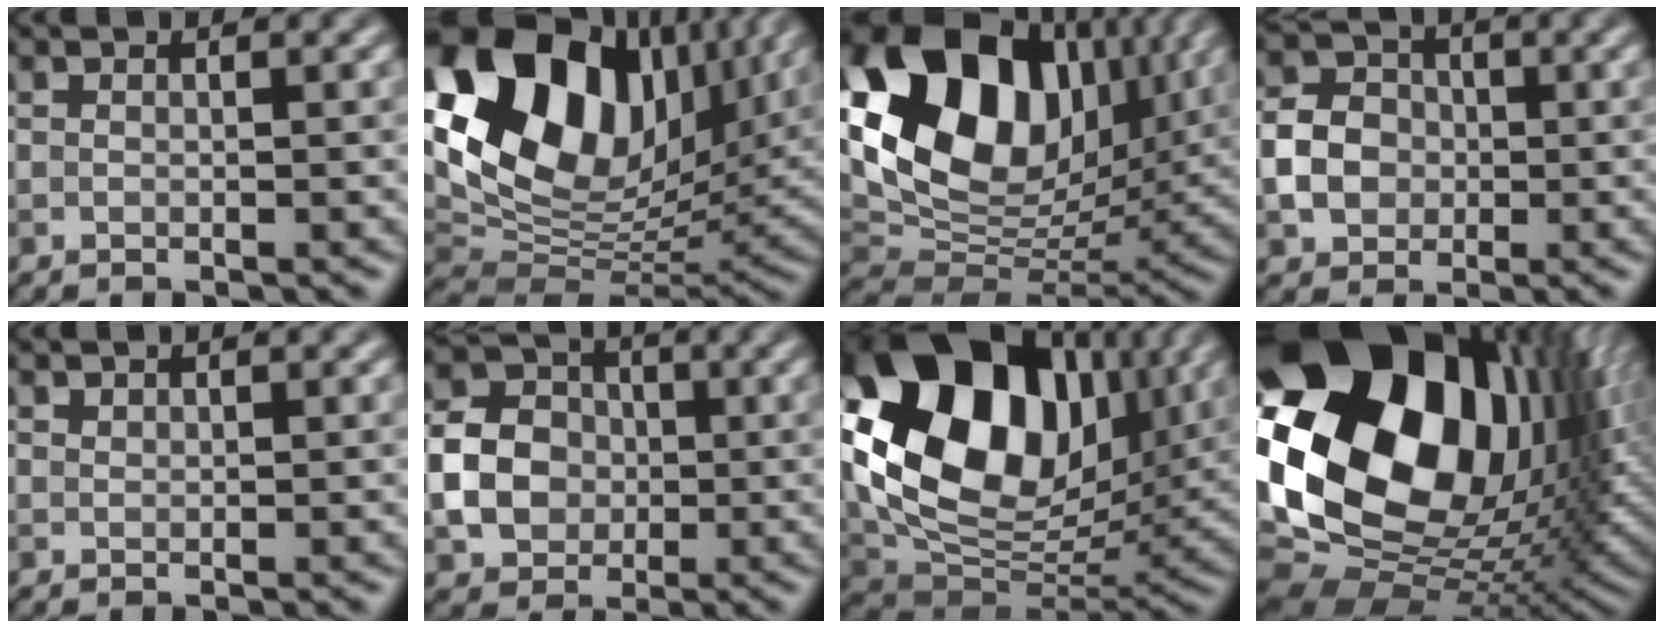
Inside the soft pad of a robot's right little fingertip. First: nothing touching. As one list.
[{"total": 17.3, "force": [8.4, 10.5, 10.9], "torque": [-0.231, 0.036, 0.153]}, {"total": 16.0, "force": [6.4, 10.6, 10.1], "torque": [-0.201, 0.022, 0.119]}, {"total": 4.0, "force": [-0.7, 3.4, 1.9], "torque": [-0.035, 0.005, -0.016]}, {"total": 0.5, "force": [0.5, 0.2, 0.1], "torque": [-0.002, 0.001, 0.013]}, {"total": 5.1, "force": [-0.8, 4.4, 2.6], "torque": [-0.049, 0.007, -0.021]}, {"total": 16.8, "force": [5.3, 11.1, 11.5], "torque": [-0.216, 0.026, 0.096]}, {"total": 21.9, "force": [6.4, 14.8, 14.9], "torque": [-0.301, 0.009, 0.128]}]